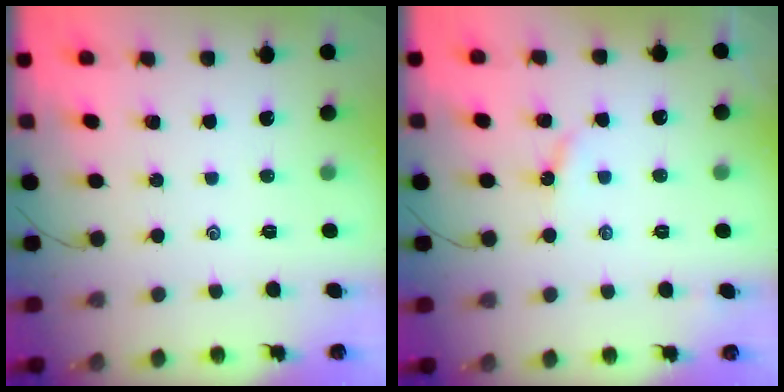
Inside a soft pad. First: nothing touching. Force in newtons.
{"total": 3.6, "press": 3.6, "slide": 0.5}